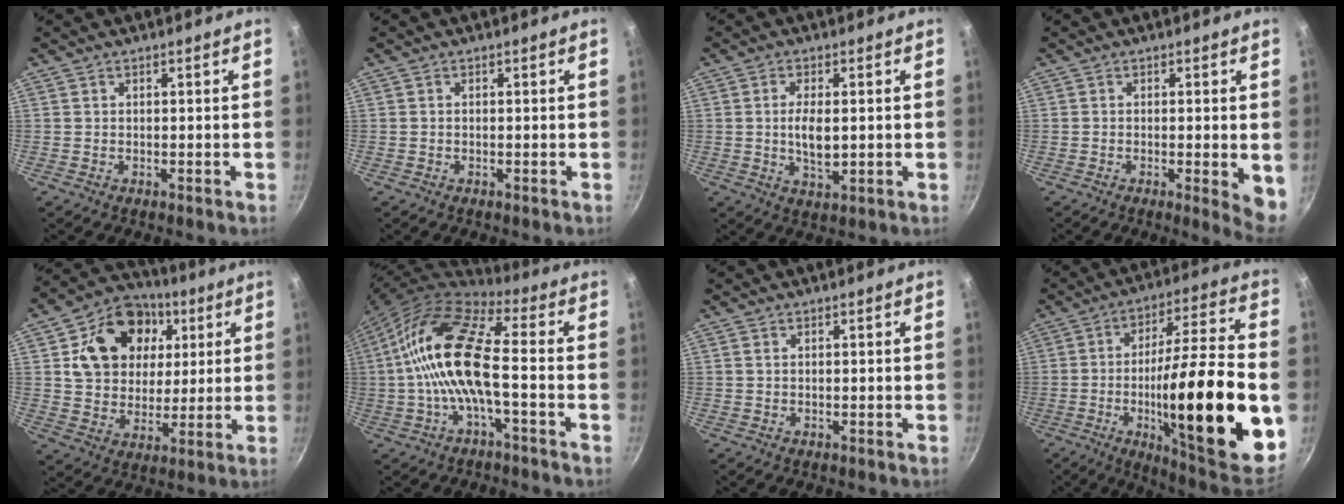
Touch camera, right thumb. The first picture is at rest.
{"total": 0.0}
{"total": 5.8, "force": [0.1, 2.6, 5.2], "torque": [-0.099, -0.005, 0.004]}
{"total": 5.8, "force": [-0.7, 1.4, 5.6], "torque": [-0.065, -0.012, -0.010]}
{"total": 18.1, "force": [5.3, 14.2, 9.8], "torque": [-0.148, 0.005, 0.087]}
{"total": 15.6, "force": [-1.6, 5.4, 14.6], "torque": [-0.289, 0.038, -0.047]}
{"total": 0.5, "force": [0.2, 0.4, 0.3], "torque": [-0.007, 0.001, 0.002]}
{"total": 30.1, "force": [-5.9, 7.1, 28.7], "torque": [-0.417, 0.018, -0.085]}